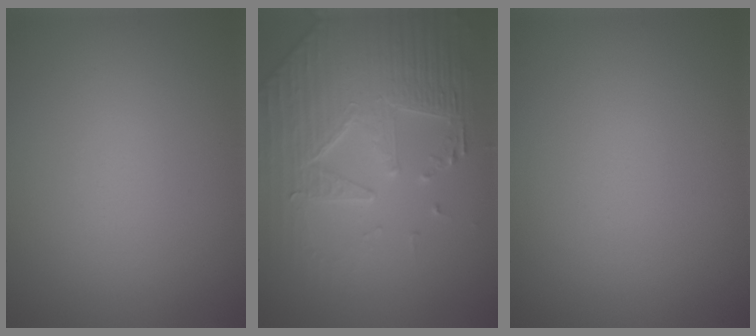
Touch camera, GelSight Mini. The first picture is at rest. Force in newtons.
{"total": 6.5, "press": 5.4, "slide": 3.6}
{"total": 0.0}